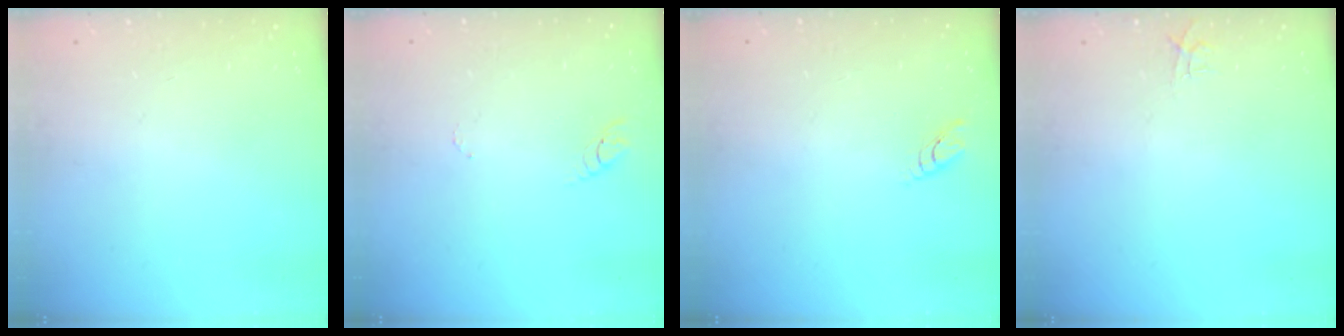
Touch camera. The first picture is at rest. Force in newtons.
{"total": 2.9, "press": 2.9, "slide": 0.4}
{"total": 3.1, "press": 3.1, "slide": 0.2}
{"total": 4.7, "press": 4.6, "slide": 0.4}